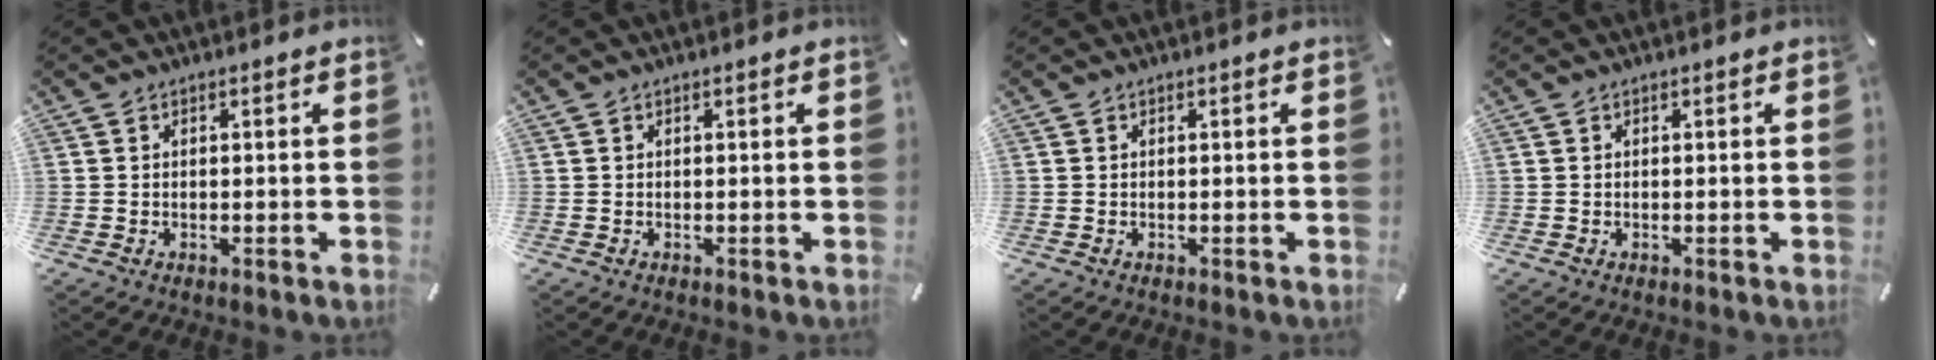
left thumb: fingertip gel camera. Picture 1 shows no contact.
{"total": 0.0}
{"total": 0.0}
{"total": 0.0}